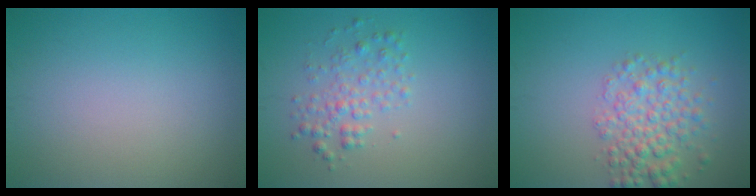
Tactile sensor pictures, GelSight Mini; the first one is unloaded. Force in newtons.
{"total": 2.4, "press": 2.4, "slide": 0.1}
{"total": 4.2, "press": 4.2, "slide": 0.1}